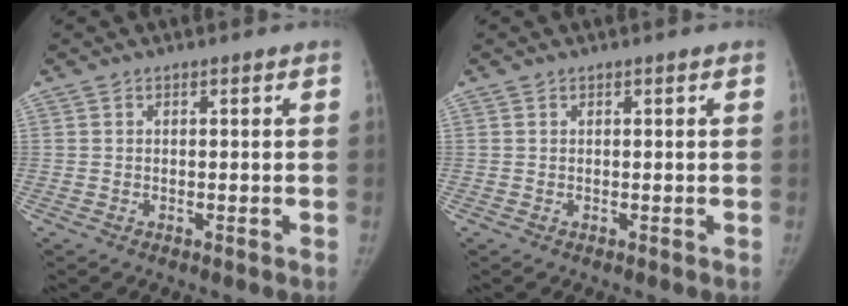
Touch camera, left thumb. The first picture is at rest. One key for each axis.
{"total": 0.0}